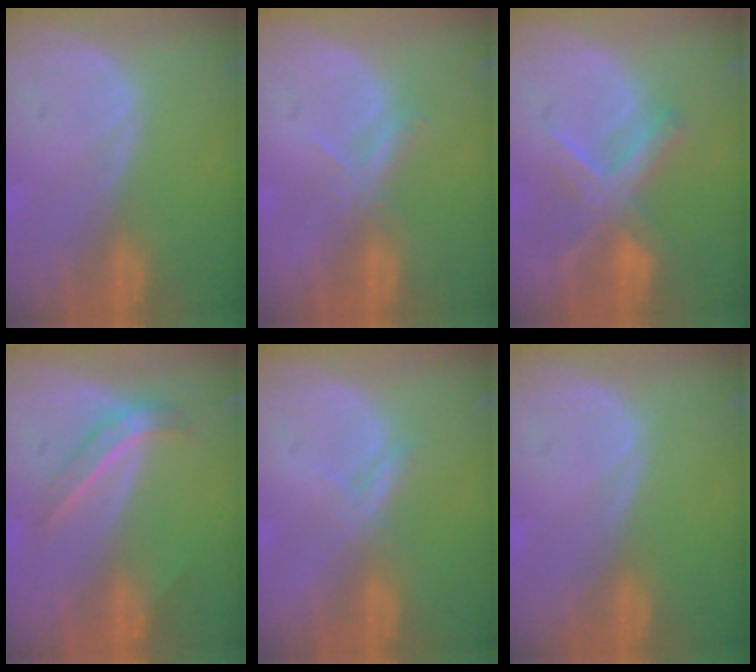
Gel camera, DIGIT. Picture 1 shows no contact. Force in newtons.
{"total": 2.6, "press": 2.5, "slide": 0.9}
{"total": 6.4, "press": 6.2, "slide": 1.6}
{"total": 4.2, "press": 4.2, "slide": 0.4}
{"total": 2.1, "press": 2.1, "slide": 0.2}
{"total": 0.0}